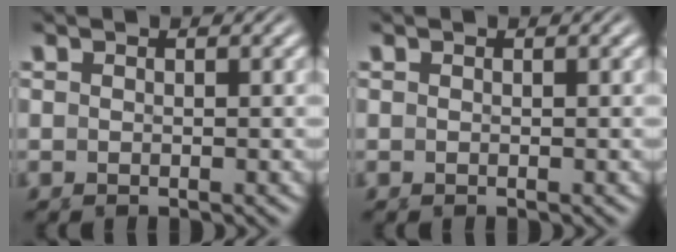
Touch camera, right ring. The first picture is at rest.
{"total": 0.0}